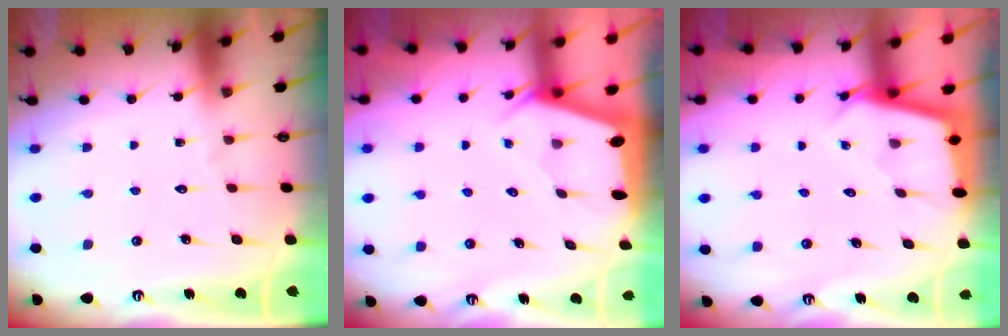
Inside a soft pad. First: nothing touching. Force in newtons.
{"total": 2.1, "press": 2.0, "slide": 0.3}
{"total": 2.2, "press": 2.2, "slide": 0.2}